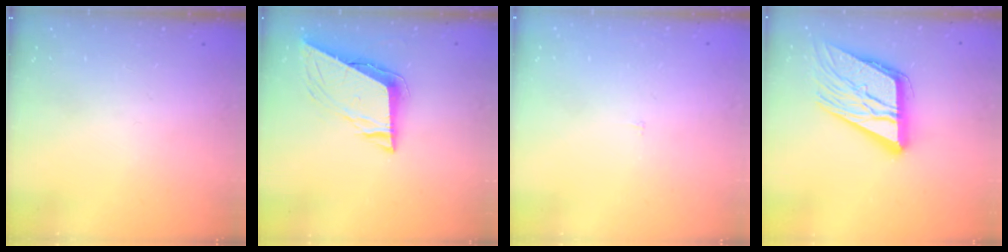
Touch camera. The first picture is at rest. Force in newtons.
{"total": 8.4, "press": 8.4, "slide": 0.8}
{"total": 1.8, "press": 1.8, "slide": 0.1}
{"total": 18.6, "press": 18.4, "slide": 2.2}